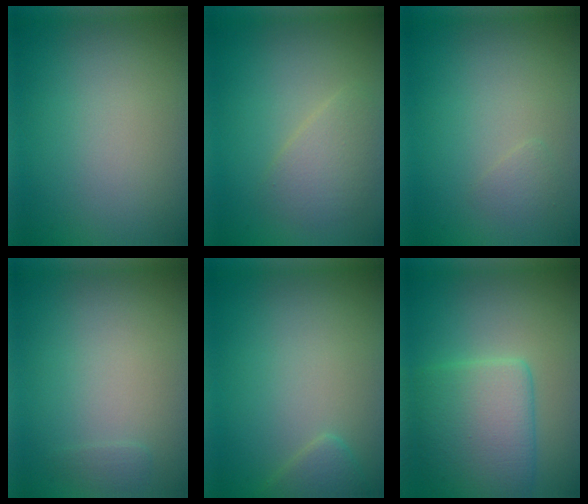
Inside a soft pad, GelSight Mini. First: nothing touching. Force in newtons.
{"total": 2.5, "press": 2.5, "slide": 0.1}
{"total": 0.7, "press": 0.7, "slide": 0.1}
{"total": 0.7, "press": 0.7, "slide": 0.1}
{"total": 1.4, "press": 1.4, "slide": 0.1}
{"total": 5.7, "press": 5.7, "slide": 0.2}